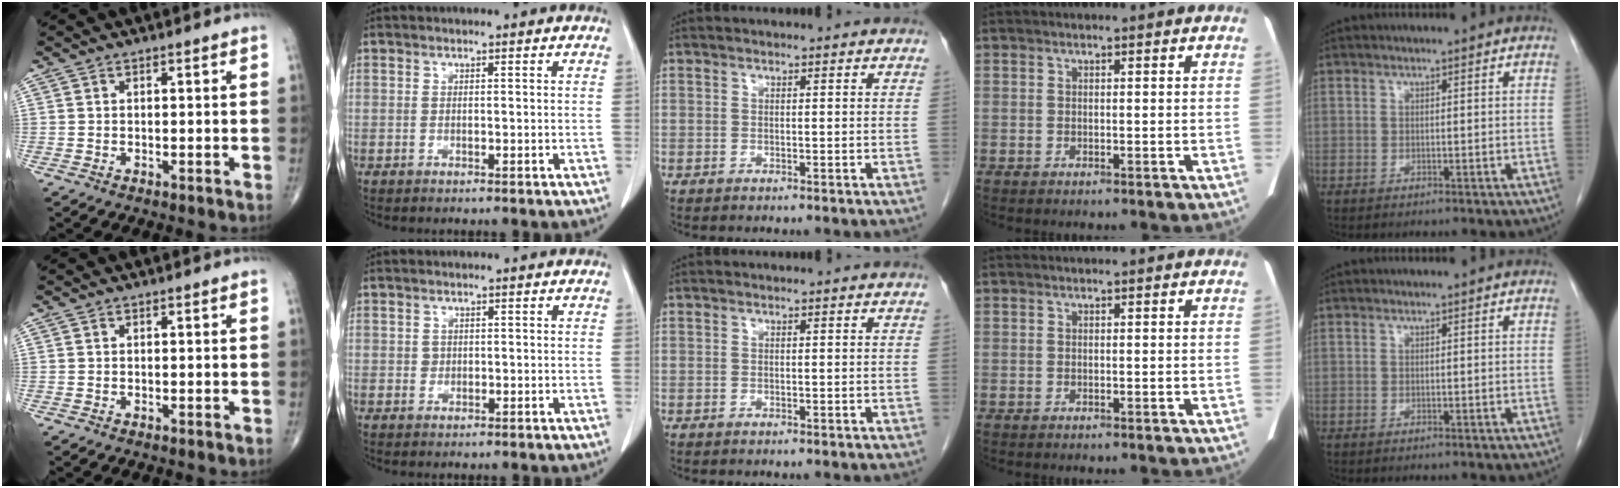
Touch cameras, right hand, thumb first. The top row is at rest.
{"index": {"total": 0.9, "force": [0.1, 0.9, 0.2], "torque": [-0.001, 0.002, 0.002]}}